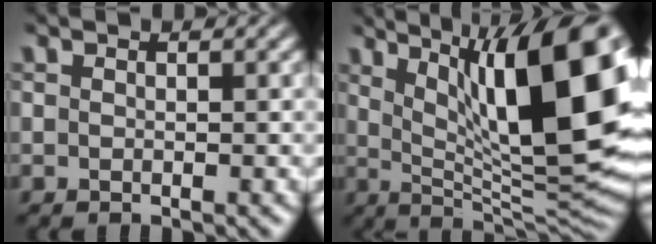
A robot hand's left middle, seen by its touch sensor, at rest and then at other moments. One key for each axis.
{"total": 16.2, "fx": 4.9, "fy": 4.8, "fz": 14.7, "tx": -0.198, "ty": 0.002, "tz": 0.083}